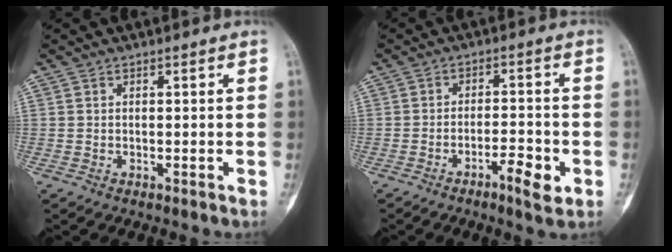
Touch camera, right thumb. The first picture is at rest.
{"total": 5.8, "force": [-2.8, 1.6, 4.8], "torque": [-0.071, 0.016, -0.044]}